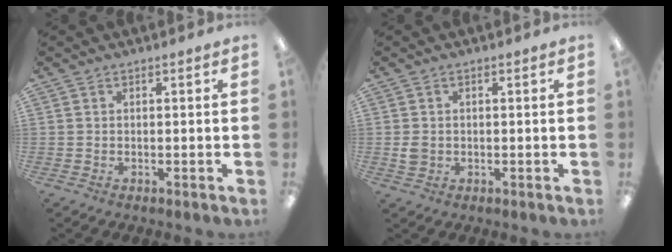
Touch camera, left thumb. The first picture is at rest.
{"total": 2.5, "force": [0.0, 2.1, 1.3], "torque": [-0.015, 0.002, -0.003]}